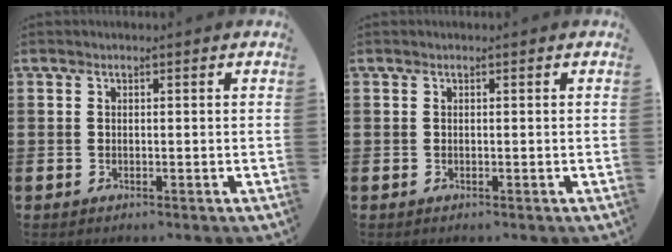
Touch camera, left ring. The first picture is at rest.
{"total": 0.0}